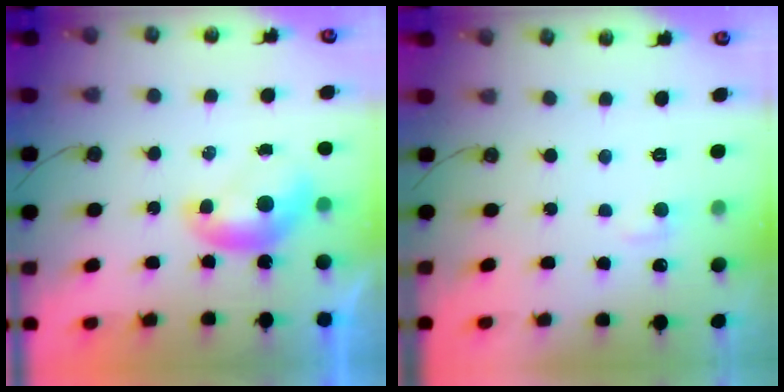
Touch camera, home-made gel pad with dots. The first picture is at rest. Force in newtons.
{"total": 1.4, "press": 1.3, "slide": 0.6}